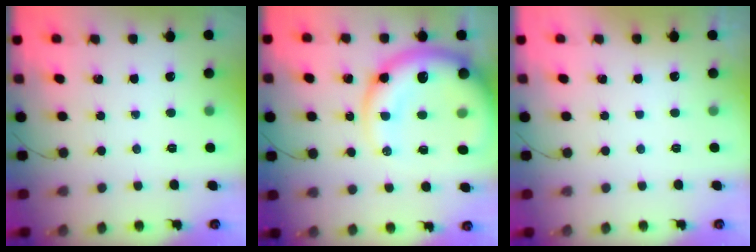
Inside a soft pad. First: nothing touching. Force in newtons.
{"total": 19.8, "press": 19.1, "slide": 5.0}
{"total": 2.9, "press": 2.9, "slide": 0.1}